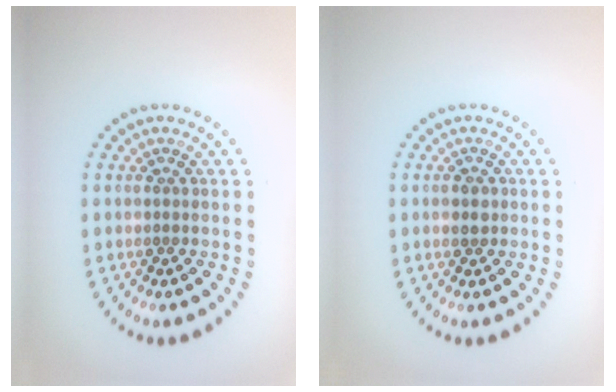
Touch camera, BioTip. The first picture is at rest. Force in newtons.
{"total": 1.2, "press": 1.2, "slide": 0.2}